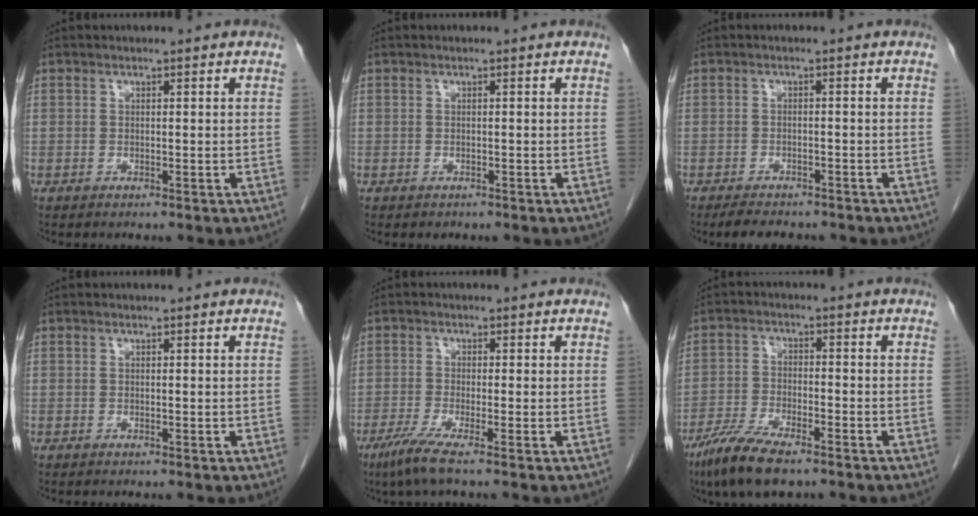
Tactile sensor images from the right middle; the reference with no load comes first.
{"total": 0.5, "force": [-0.4, 0.4, 0.1], "torque": [-0.008, 0.002, -0.003]}
{"total": 5.4, "force": [-4.6, 2.0, 2.1], "torque": [-0.032, -0.006, -0.064]}
{"total": 0.0}
{"total": 4.1, "force": [-2.6, -0.4, 3.1], "torque": [-0.069, -0.015, -0.057]}
{"total": 10.0, "force": [-7.3, 3.0, 6.2], "torque": [-0.120, -0.017, -0.130]}